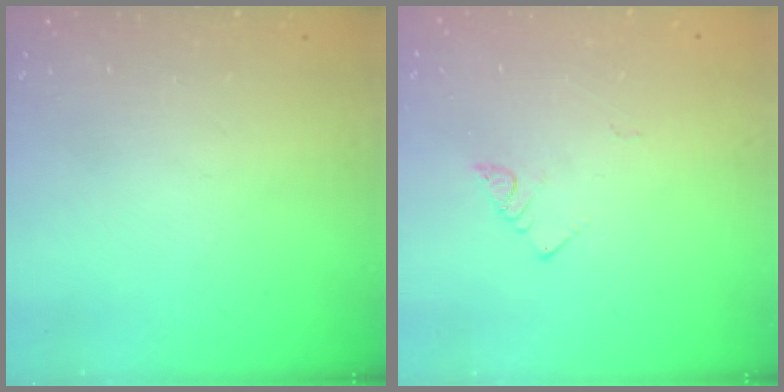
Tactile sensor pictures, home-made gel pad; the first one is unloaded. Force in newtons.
{"total": 2.7, "press": 2.7, "slide": 0.4}